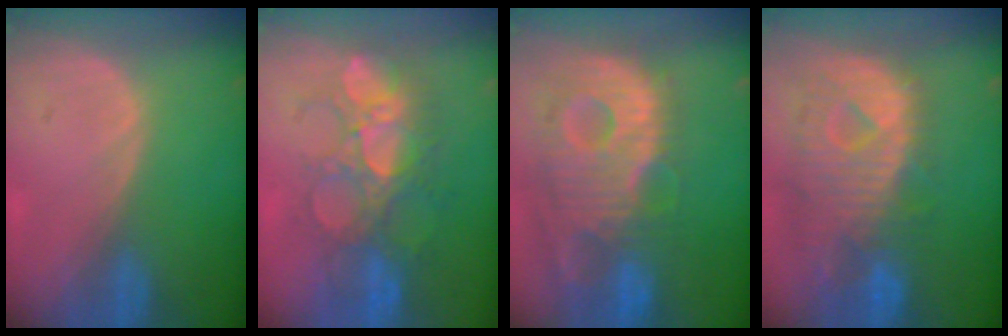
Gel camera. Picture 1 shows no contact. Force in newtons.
{"total": 9.0, "press": 8.8, "slide": 1.7}
{"total": 13.6, "press": 11.8, "slide": 6.8}
{"total": 12.0, "press": 10.3, "slide": 6.0}